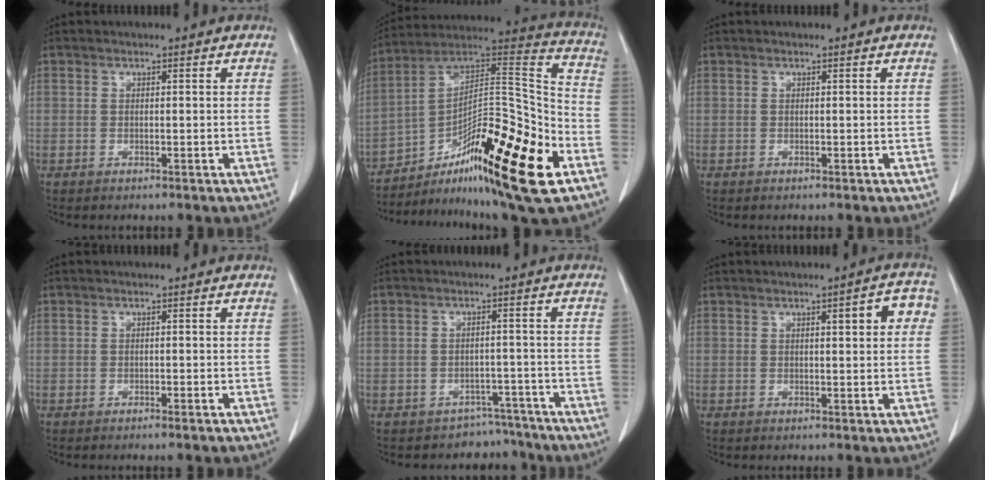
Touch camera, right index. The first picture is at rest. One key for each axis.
{"total": 25.6, "fx": -11.9, "fy": 3.8, "fz": 22.3, "tx": -0.325, "ty": 0.007, "tz": -0.188}
{"total": 0.0}
{"total": 0.7, "fx": -0.5, "fy": -0.1, "fz": 0.4, "tx": -0.011, "ty": -0.001, "tz": -0.007}
{"total": 5.0, "fx": -4.1, "fy": 2.5, "fz": -1.3, "tx": 0.028, "ty": 0.033, "tz": -0.058}
{"total": 4.5, "fx": 1.3, "fy": 1.1, "fz": 4.2, "tx": -0.051, "ty": 0.013, "tz": 0.013}